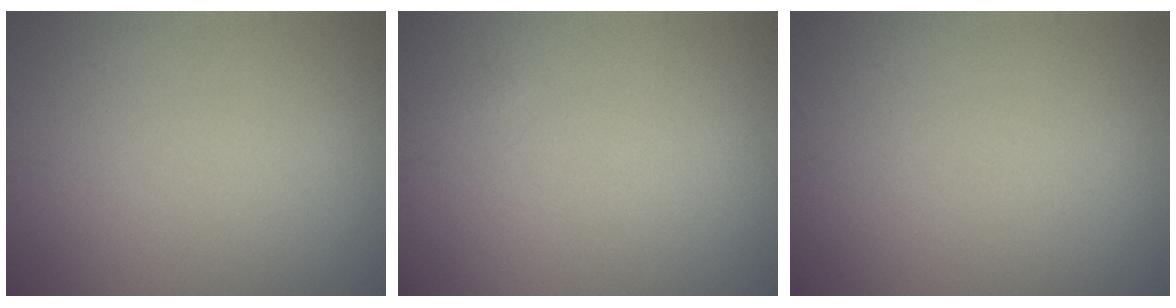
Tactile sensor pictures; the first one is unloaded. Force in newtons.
{"total": 0.0}
{"total": 0.0}